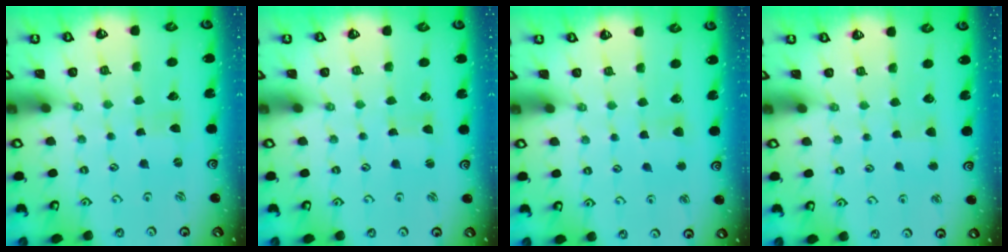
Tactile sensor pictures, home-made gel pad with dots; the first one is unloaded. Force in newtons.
{"total": 0.7, "press": 0.7, "slide": 0.0}
{"total": 3.3, "press": 3.3, "slide": 0.5}
{"total": 2.9, "press": 2.8, "slide": 0.4}